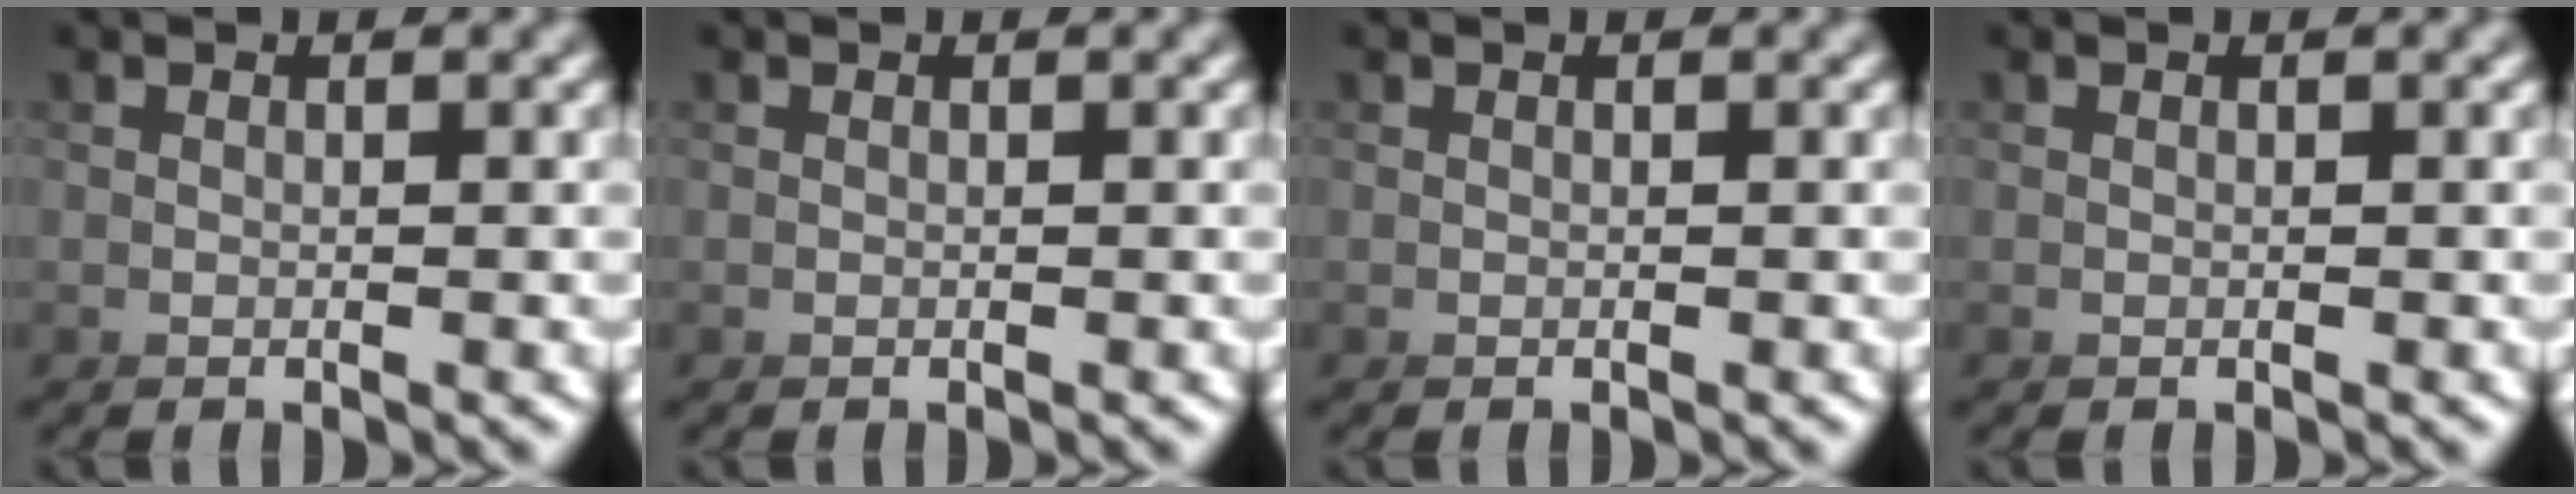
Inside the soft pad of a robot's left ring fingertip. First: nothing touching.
{"total": 0.0}
{"total": 0.0}
{"total": 0.0}